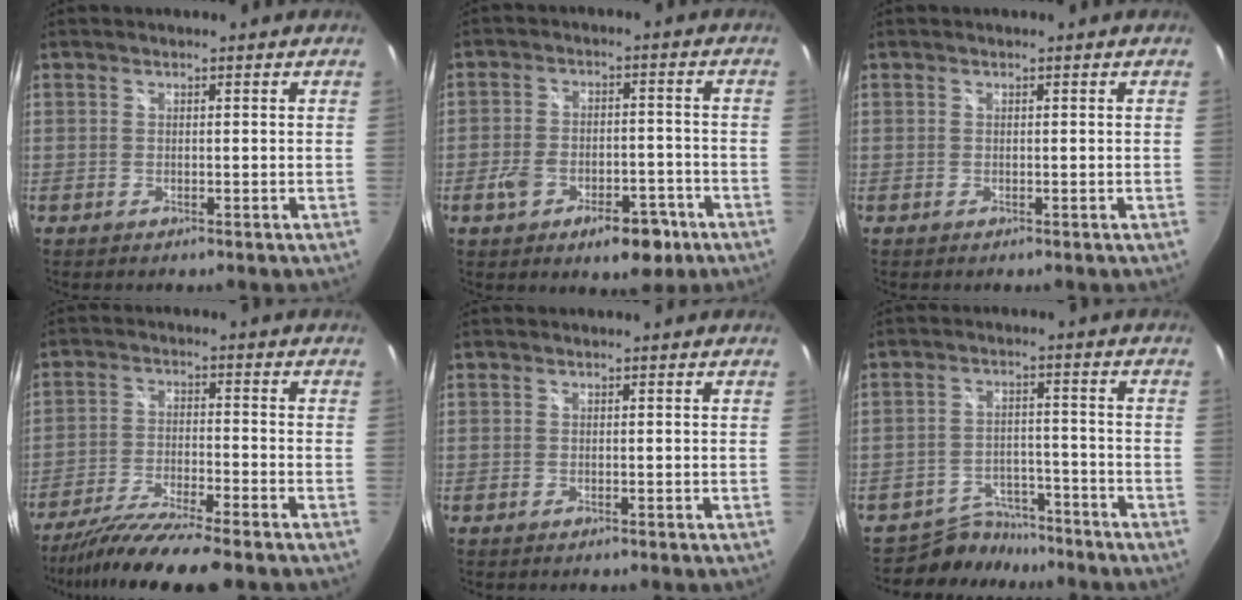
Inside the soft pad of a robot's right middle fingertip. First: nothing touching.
{"total": 11.0, "force": [-5.9, 5.6, 7.4], "torque": [-0.142, -0.002, -0.086]}
{"total": 0.0}
{"total": 11.7, "force": [-10.1, -0.6, 5.8], "torque": [-0.125, -0.029, -0.179]}
{"total": 0.0}
{"total": 7.2, "force": [-6.5, 3.0, 0.0], "torque": [-0.017, 0.013, -0.104]}